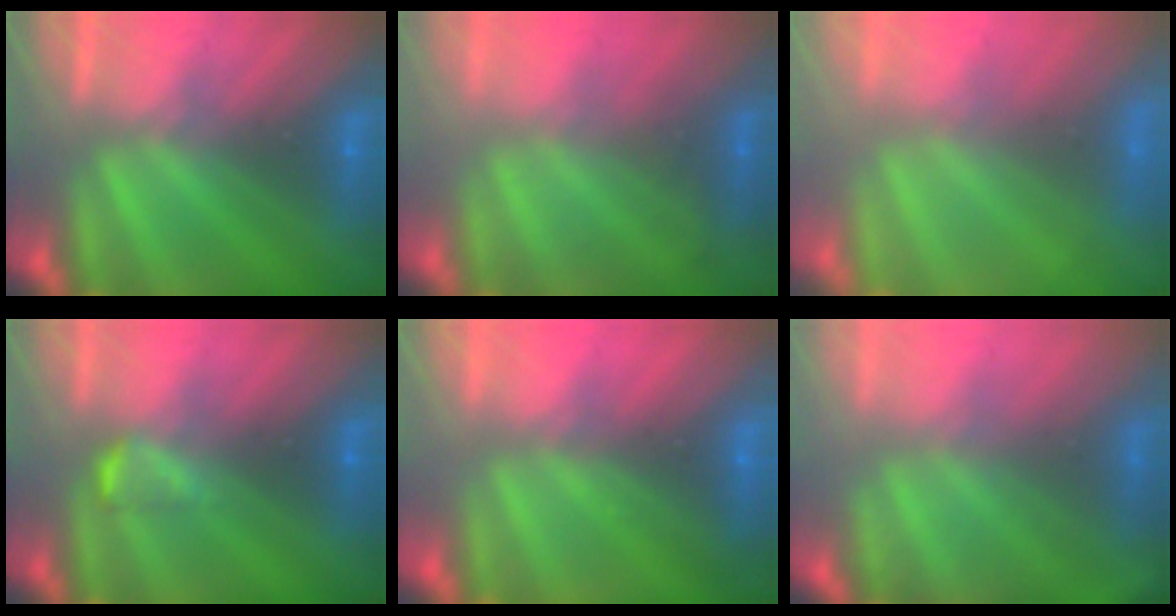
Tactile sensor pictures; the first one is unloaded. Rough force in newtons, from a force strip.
{"total": 2.2}
{"total": 8.9}
{"total": 2.4}
{"total": 3.0}
{"total": 1.8}